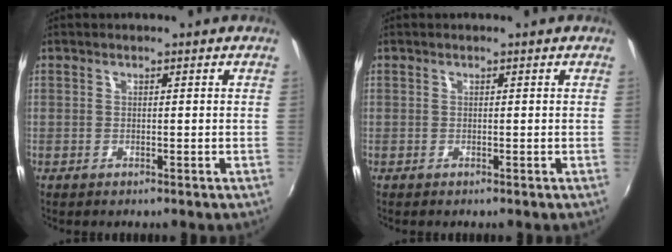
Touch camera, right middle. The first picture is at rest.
{"total": 0.0}